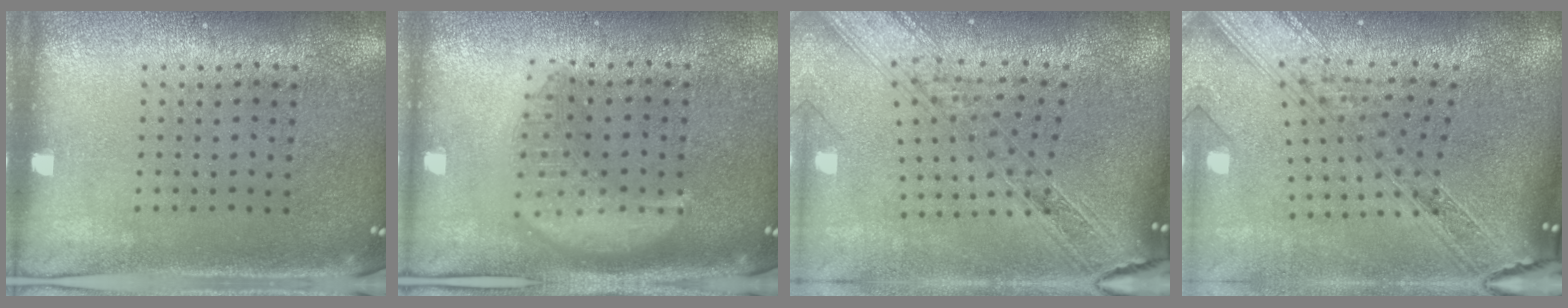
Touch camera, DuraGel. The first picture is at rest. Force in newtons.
{"total": 2.8, "press": 2.8, "slide": 0.3}
{"total": 2.5, "press": 2.1, "slide": 1.4}
{"total": 3.5, "press": 2.6, "slide": 2.3}